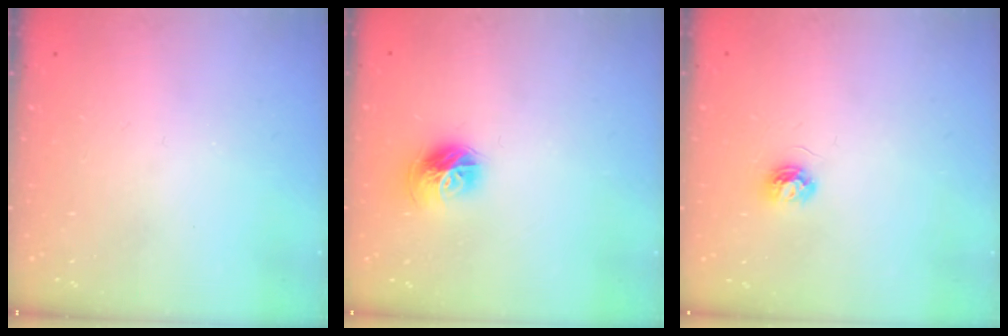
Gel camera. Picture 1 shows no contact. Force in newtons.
{"total": 10.0, "press": 9.9, "slide": 1.2}
{"total": 3.8, "press": 3.8, "slide": 0.4}